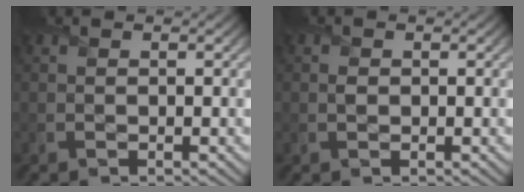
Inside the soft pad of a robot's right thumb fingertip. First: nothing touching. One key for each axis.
{"total": 0.6, "fx": 0.0, "fy": 0.6, "fz": 0.2, "tx": -0.005, "ty": -0.004, "tz": -0.001}